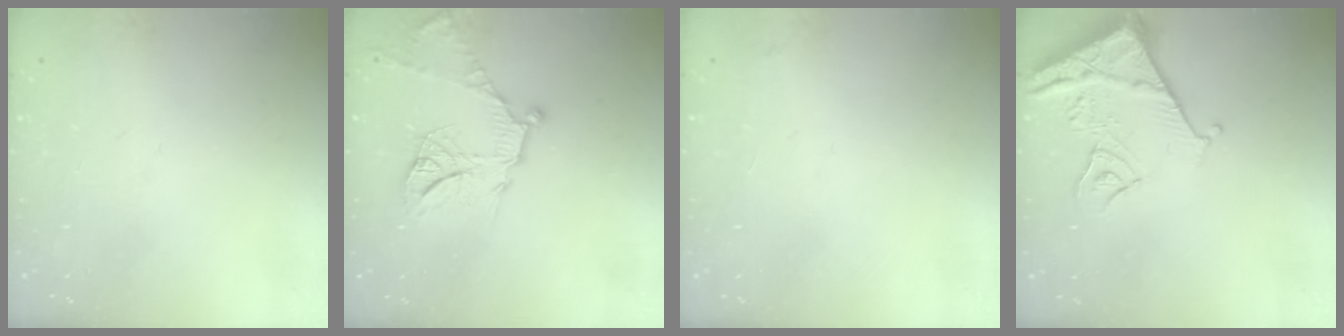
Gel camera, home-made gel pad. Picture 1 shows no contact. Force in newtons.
{"total": 16.0, "press": 16.0, "slide": 1.4}
{"total": 2.5, "press": 2.4, "slide": 0.4}
{"total": 10.5, "press": 10.5, "slide": 1.2}